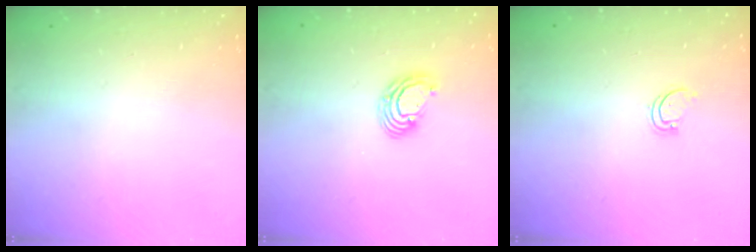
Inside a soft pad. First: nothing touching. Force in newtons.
{"total": 5.6, "press": 5.6, "slide": 0.2}
{"total": 1.7, "press": 1.7, "slide": 0.3}